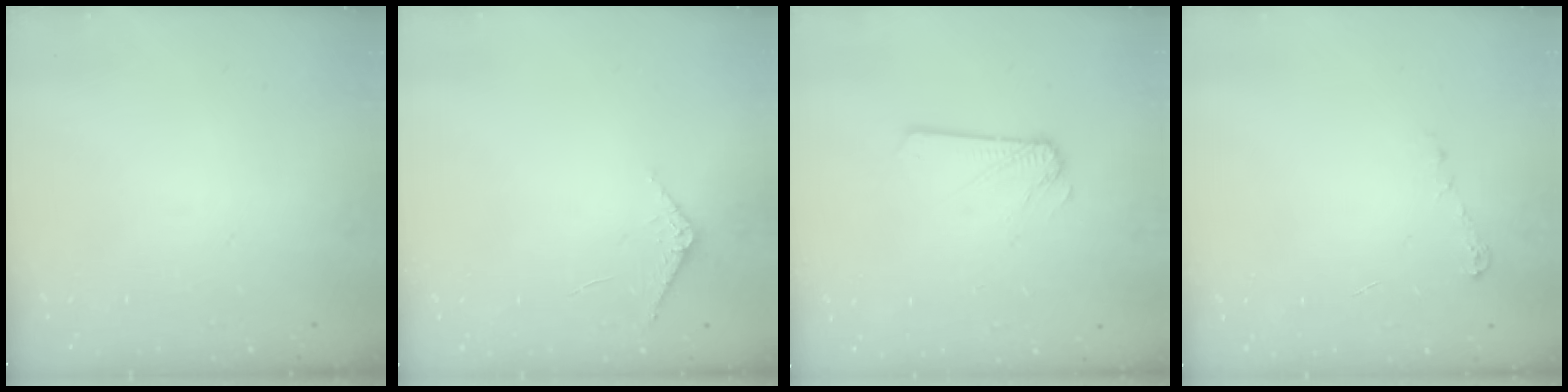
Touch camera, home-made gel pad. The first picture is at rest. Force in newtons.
{"total": 6.1, "press": 6.1, "slide": 0.5}
{"total": 1.2, "press": 1.2, "slide": 0.1}
{"total": 4.0, "press": 3.9, "slide": 0.5}